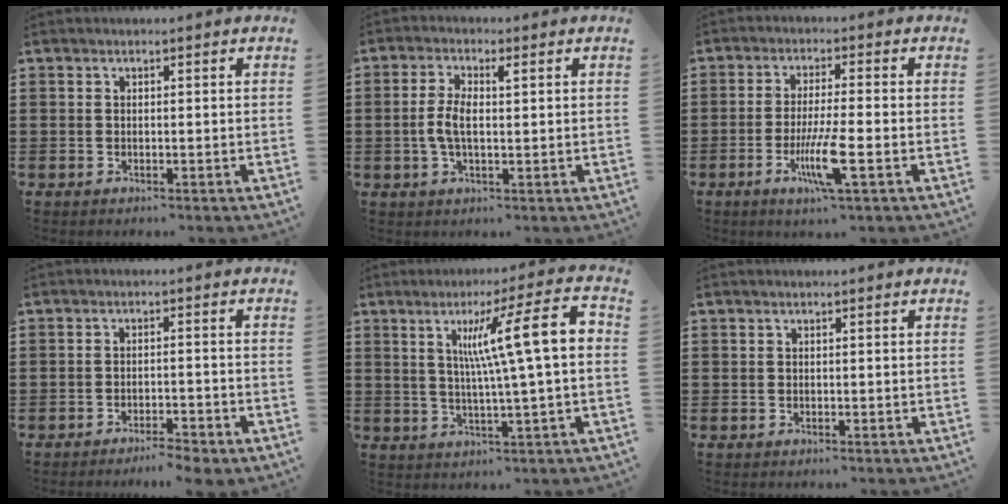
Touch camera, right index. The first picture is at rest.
{"total": 4.4, "force": [0.2, 1.5, 4.1], "torque": [-0.092, 0.001, -0.004]}
{"total": 7.8, "force": [-2.8, 0.9, 7.2], "torque": [-0.143, -0.018, -0.053]}
{"total": 3.0, "force": [-2.8, -0.1, 0.9], "torque": [-0.017, 0.000, -0.058]}
{"total": 12.5, "force": [2.5, 0.6, 12.3], "torque": [-0.213, 0.000, 0.033]}
{"total": 0.0}